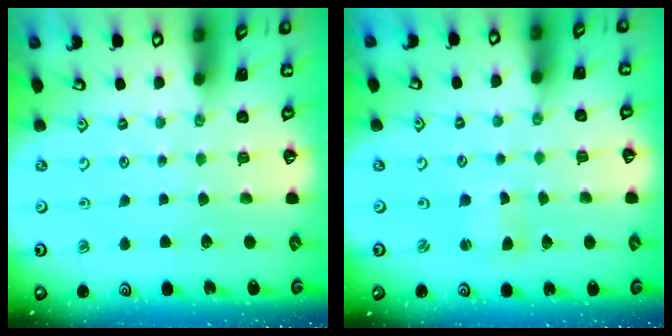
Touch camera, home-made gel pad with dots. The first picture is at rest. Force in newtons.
{"total": 1.2, "press": 1.1, "slide": 0.2}